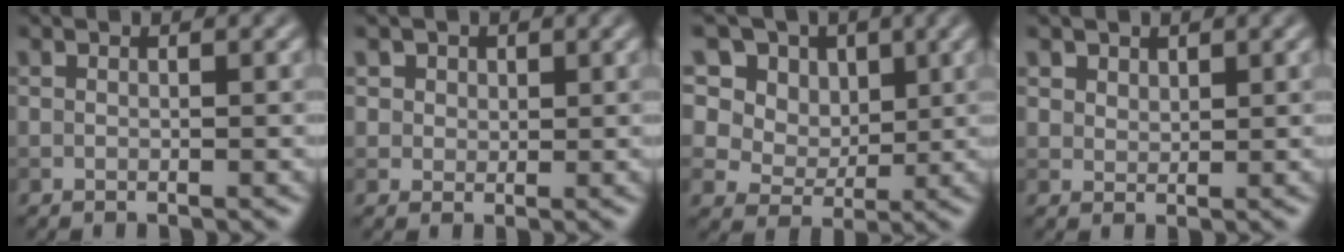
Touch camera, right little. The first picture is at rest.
{"total": 2.9, "force": [1.6, 2.1, 1.0], "torque": [-0.026, 0.003, 0.029]}
{"total": 17.9, "force": [9.5, 12.7, 8.3], "torque": [-0.213, 0.052, 0.167]}
{"total": 1.9, "force": [1.4, 1.2, 0.5], "torque": [-0.019, -0.009, 0.035]}